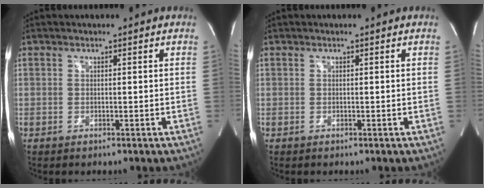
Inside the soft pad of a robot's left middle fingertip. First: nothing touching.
{"total": 0.0}